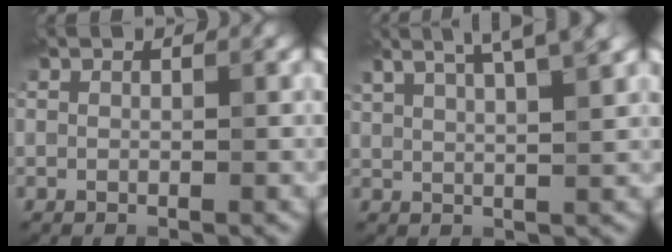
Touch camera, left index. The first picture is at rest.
{"total": 7.4, "force": [4.9, 2.1, 5.1], "torque": [-0.059, 0.035, 0.048]}